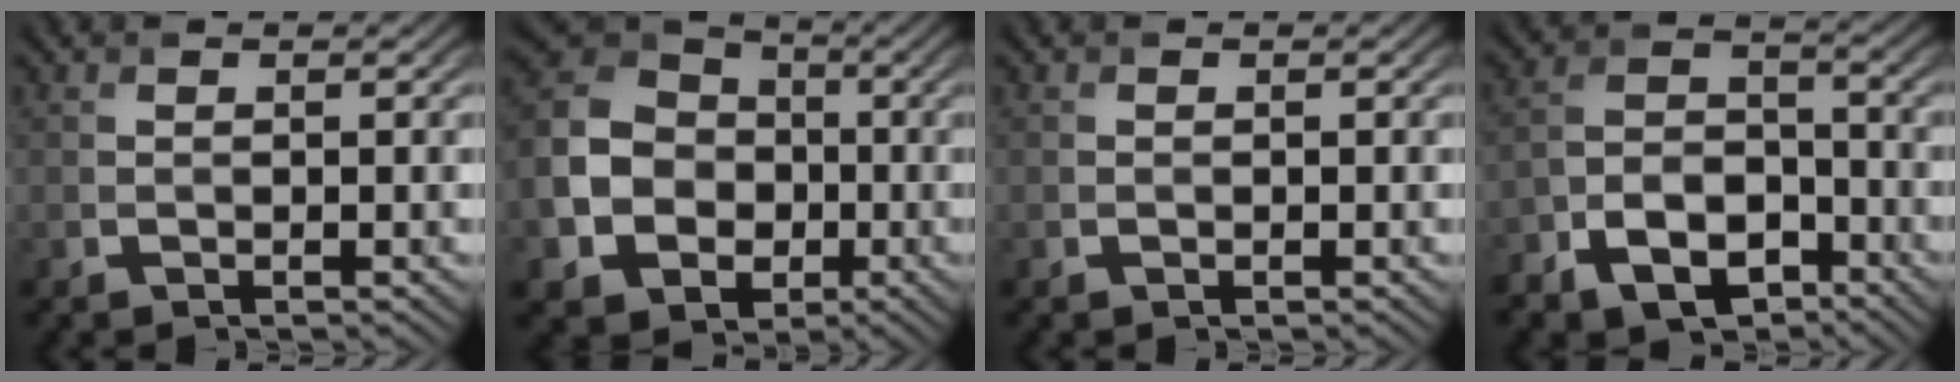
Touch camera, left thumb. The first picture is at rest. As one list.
[{"total": 13.6, "force": [-2.8, 11.6, 6.6], "torque": [-0.196, -0.029, -0.074]}, {"total": 0.0}, {"total": 8.9, "force": [-6.0, 5.2, 4.2], "torque": [-0.093, -0.012, -0.115]}]